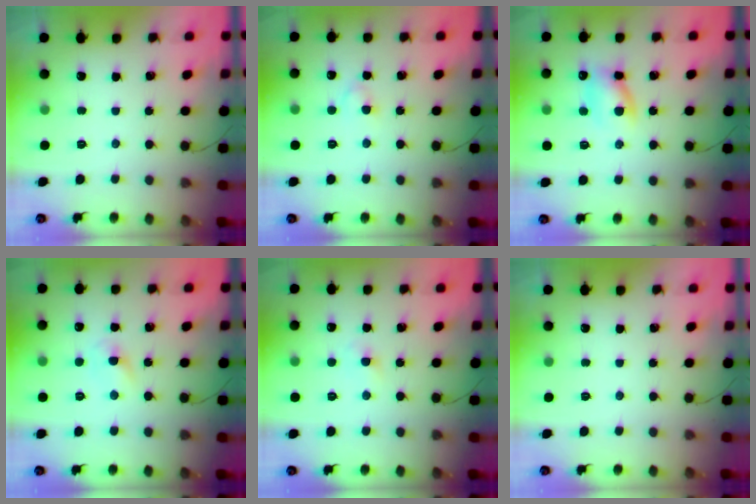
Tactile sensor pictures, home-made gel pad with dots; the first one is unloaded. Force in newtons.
{"total": 2.7, "press": 2.4, "slide": 1.2}
{"total": 8.3, "press": 8.1, "slide": 1.9}
{"total": 2.6, "press": 2.4, "slide": 1.1}
{"total": 1.9, "press": 1.7, "slide": 0.8}
{"total": 0.0}